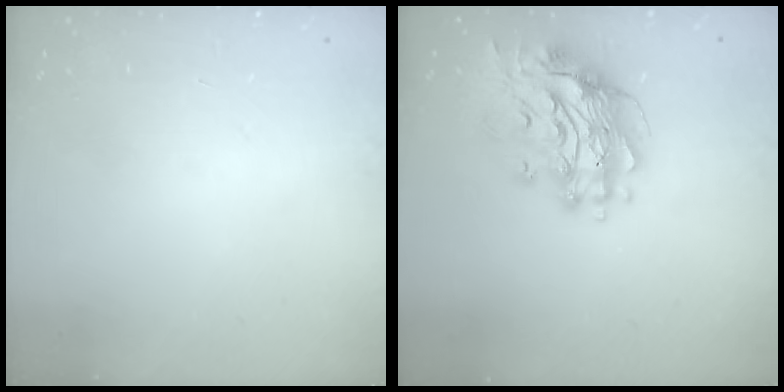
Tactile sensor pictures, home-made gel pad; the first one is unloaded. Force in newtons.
{"total": 17.5, "press": 17.4, "slide": 1.7}